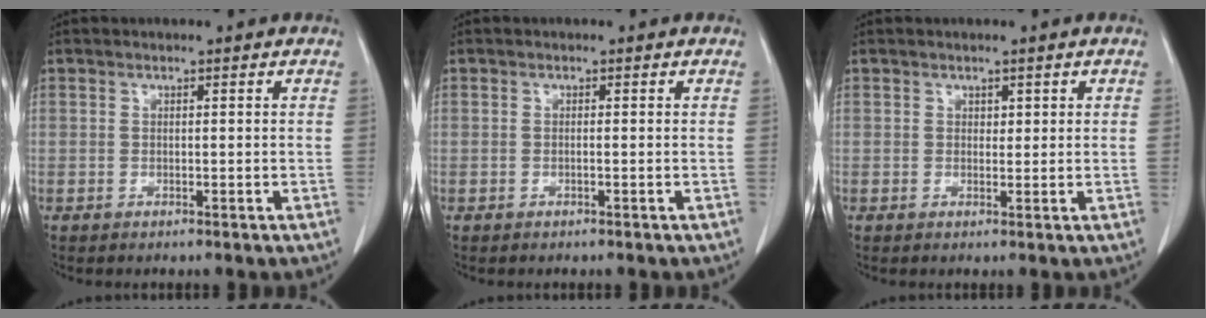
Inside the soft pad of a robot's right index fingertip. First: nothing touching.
{"total": 0.0}
{"total": 1.2, "force": [0.6, 0.9, 0.6], "torque": [-0.002, -0.001, 0.007]}